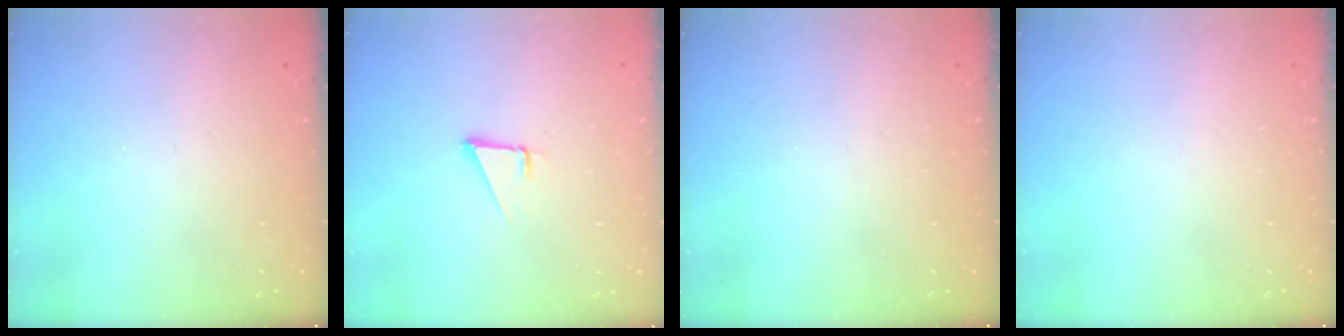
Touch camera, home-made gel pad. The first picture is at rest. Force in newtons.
{"total": 1.9, "press": 1.9, "slide": 0.0}
{"total": 0.0}
{"total": 0.0}